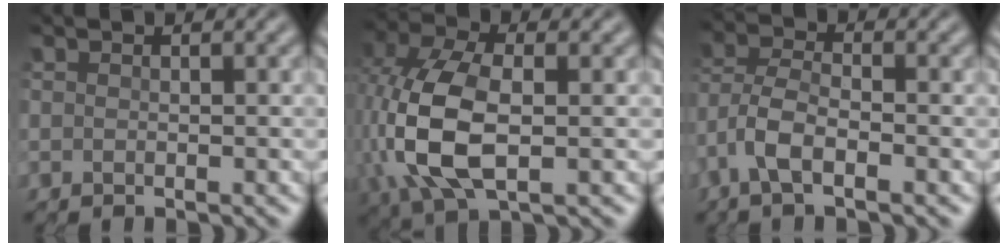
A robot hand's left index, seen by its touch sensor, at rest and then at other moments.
{"total": 9.5, "force": [-0.9, 5.2, 8.0], "torque": [-0.210, 0.001, -0.016]}
{"total": 3.6, "force": [-2.1, 1.0, 2.8], "torque": [-0.069, 0.009, -0.049]}